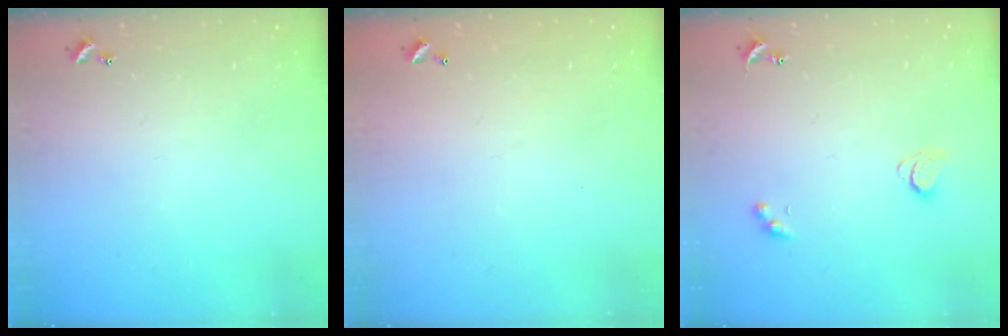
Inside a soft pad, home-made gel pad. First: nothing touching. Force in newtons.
{"total": 2.8, "press": 2.8, "slide": 0.1}
{"total": 2.1, "press": 2.1, "slide": 0.5}